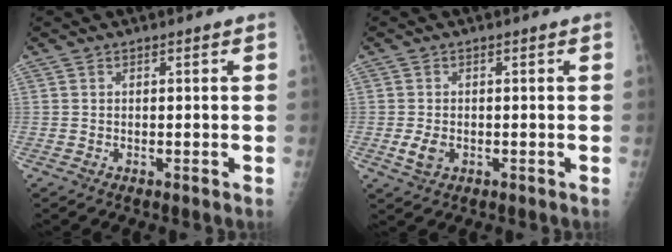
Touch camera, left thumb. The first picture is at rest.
{"total": 3.0, "force": [-0.6, 2.0, 2.1], "torque": [-0.041, -0.003, -0.008]}